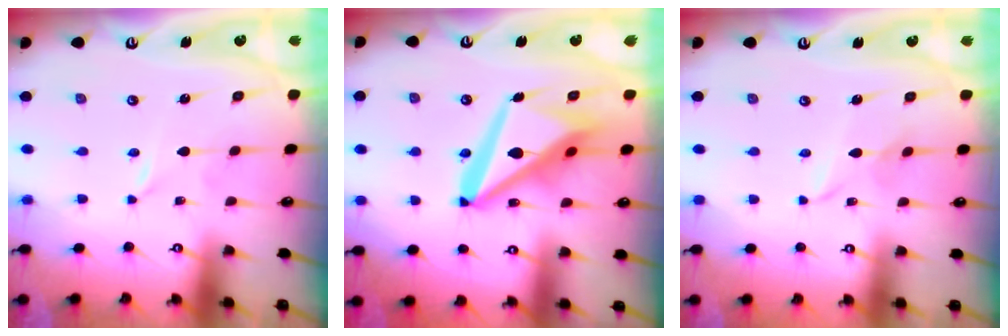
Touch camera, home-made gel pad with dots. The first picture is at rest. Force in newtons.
{"total": 17.2, "press": 17.1, "slide": 2.1}
{"total": 3.4, "press": 3.4, "slide": 0.3}